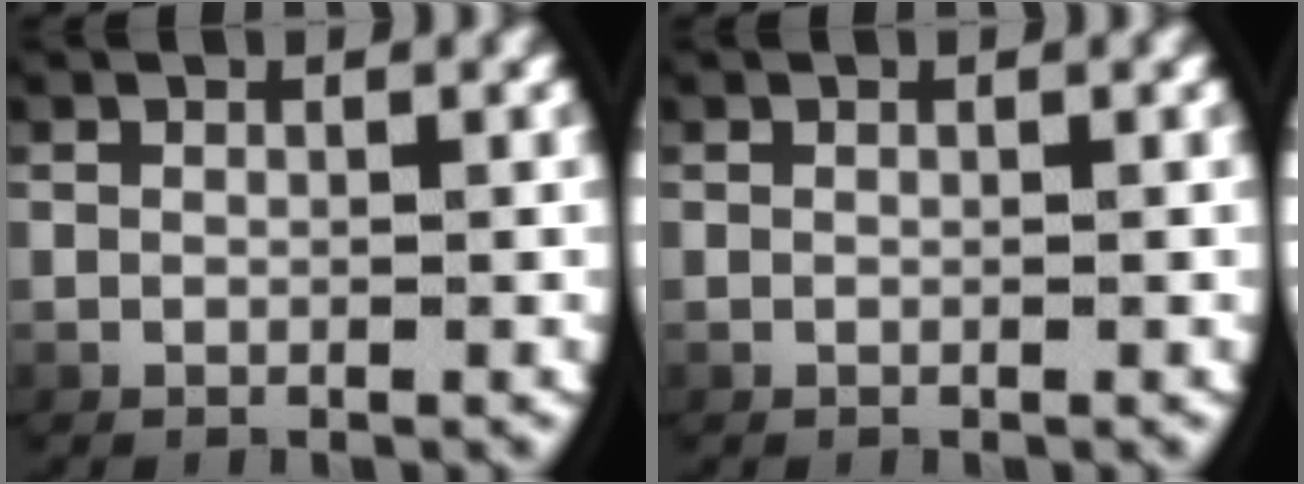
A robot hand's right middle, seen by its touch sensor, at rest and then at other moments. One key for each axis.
{"total": 0.0}